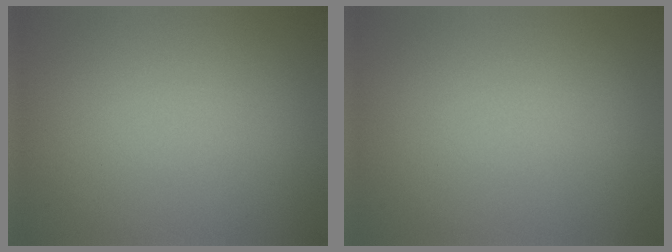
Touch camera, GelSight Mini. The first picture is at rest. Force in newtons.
{"total": 0.0}